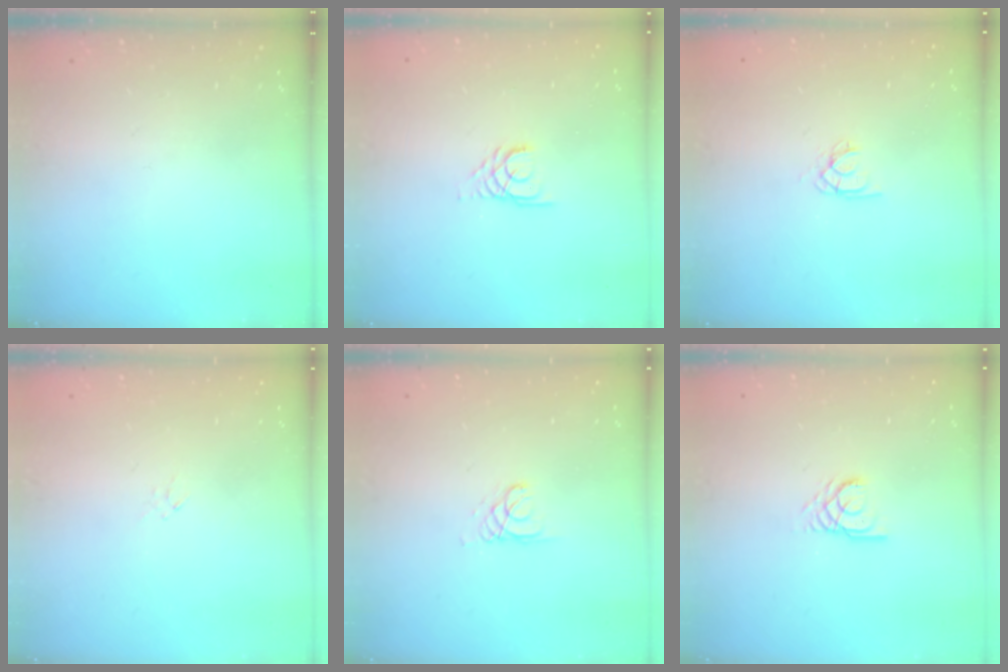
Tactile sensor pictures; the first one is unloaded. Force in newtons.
{"total": 3.0, "press": 2.9, "slide": 0.3}
{"total": 1.9, "press": 1.9, "slide": 0.2}
{"total": 0.0}
{"total": 1.3, "press": 1.3, "slide": 0.1}
{"total": 2.7, "press": 2.7, "slide": 0.2}